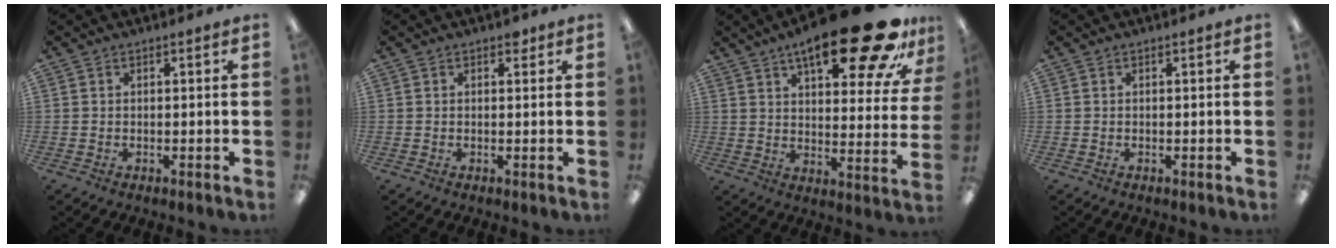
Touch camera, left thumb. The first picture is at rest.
{"total": 1.5, "force": [1.0, 0.9, 0.7], "torque": [0.002, -0.003, 0.013]}
{"total": 24.8, "force": [15.7, 7.3, 17.7], "torque": [-0.251, -0.094, 0.245]}
{"total": 0.0}